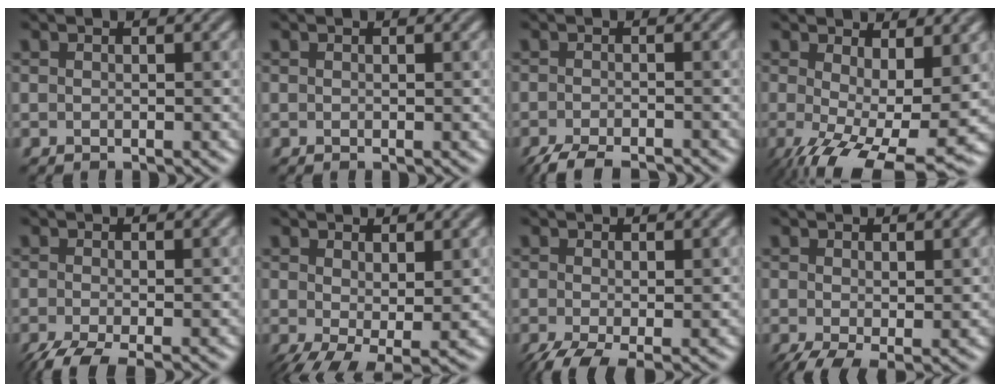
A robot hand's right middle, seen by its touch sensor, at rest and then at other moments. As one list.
[{"total": 0.0}, {"total": 4.6, "force": [-3.9, 0.9, 2.2], "torque": [-0.036, -0.010, -0.070]}, {"total": 10.3, "force": [-2.5, 3.8, 9.2], "torque": [-0.158, -0.025, -0.030]}, {"total": 4.0, "force": [-2.4, 1.0, 3.0], "torque": [-0.054, -0.008, -0.051]}, {"total": 4.8, "force": [0.0, 2.2, 4.3], "torque": [-0.088, -0.008, 0.004]}, {"total": 3.8, "force": [-1.6, 1.3, 3.2], "torque": [-0.067, -0.011, -0.031]}, {"total": 2.8, "force": [-0.6, 1.2, 2.5], "torque": [-0.051, -0.011, -0.008]}]